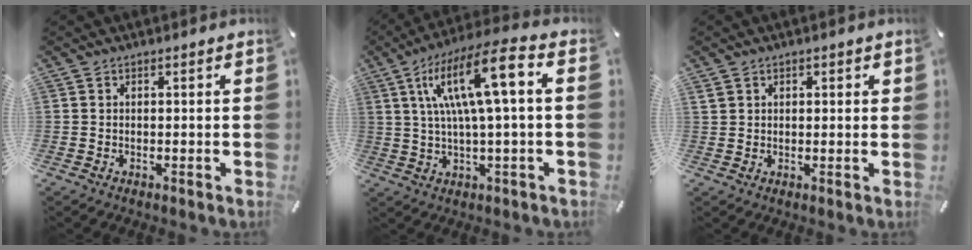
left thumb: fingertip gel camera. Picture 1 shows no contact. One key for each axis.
{"total": 15.9, "fx": 4.1, "fy": 3.9, "fz": 14.9, "tx": -0.282, "ty": 0.001, "tz": 0.062}
{"total": 2.0, "fx": 0.9, "fy": 1.6, "fz": 0.7, "tx": -0.006, "ty": -0.001, "tz": 0.015}